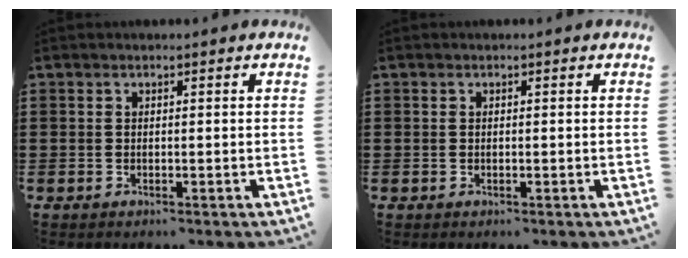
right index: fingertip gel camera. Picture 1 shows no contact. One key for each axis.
{"total": 0.0}